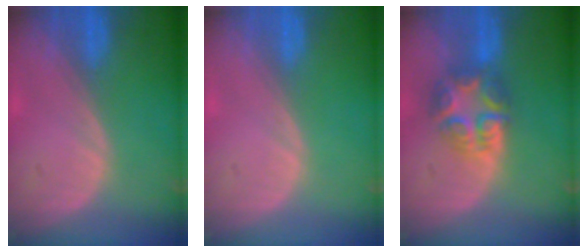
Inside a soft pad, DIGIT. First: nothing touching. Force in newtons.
{"total": 0.0}
{"total": 7.6, "press": 6.7, "slide": 3.6}